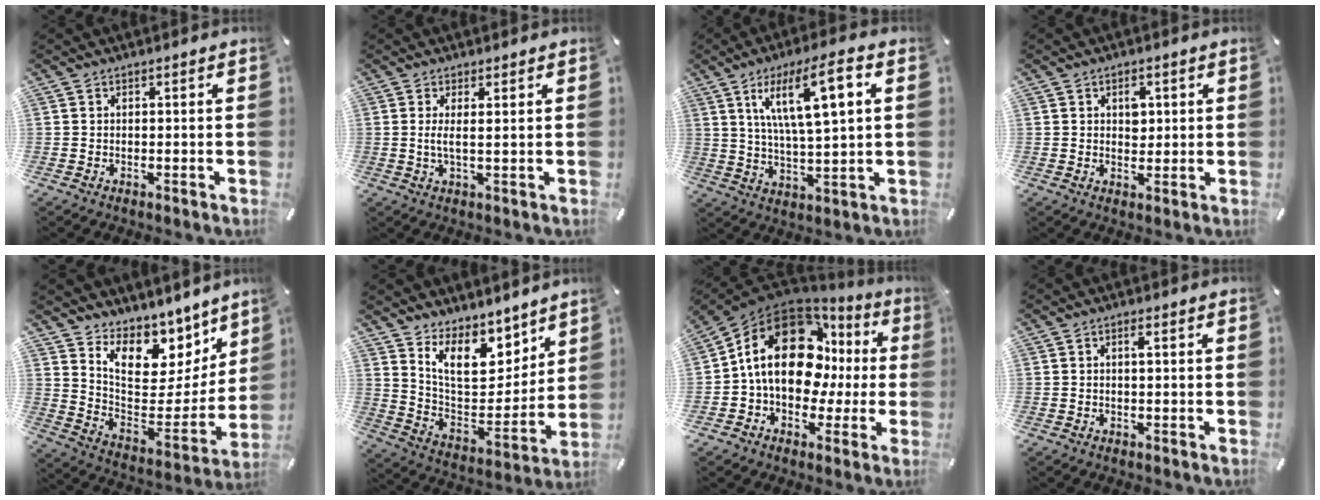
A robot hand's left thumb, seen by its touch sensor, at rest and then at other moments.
{"total": 3.2, "force": [0.7, 0.2, 3.1], "torque": [-0.061, -0.006, 0.011]}
{"total": 13.8, "force": [6.0, 3.4, 11.9], "torque": [-0.213, -0.004, 0.097]}
{"total": 3.5, "force": [0.9, 2.6, 2.2], "torque": [-0.006, -0.009, 0.006]}
{"total": 12.7, "force": [9.3, 7.8, 3.8], "torque": [-0.054, -0.096, 0.167]}
{"total": 13.2, "force": [9.2, 7.6, 5.8], "torque": [-0.104, -0.075, 0.175]}
{"total": 19.9, "force": [3.9, 13.9, 13.7], "torque": [-0.233, -0.019, 0.066]}
{"total": 1.6, "force": [0.2, 0.3, 1.5], "torque": [-0.030, 0.001, 0.002]}